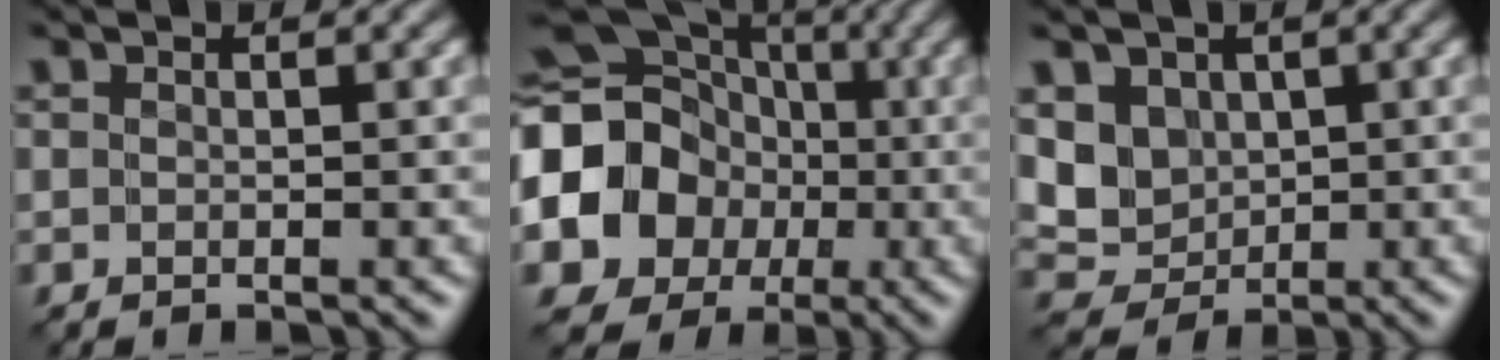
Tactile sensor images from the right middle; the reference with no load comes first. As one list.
[{"total": 14.9, "force": [-1.6, 13.2, 6.7], "torque": [-0.146, -0.009, -0.057]}, {"total": 3.5, "force": [1.0, 3.1, 1.2], "torque": [-0.028, -0.003, 0.015]}]